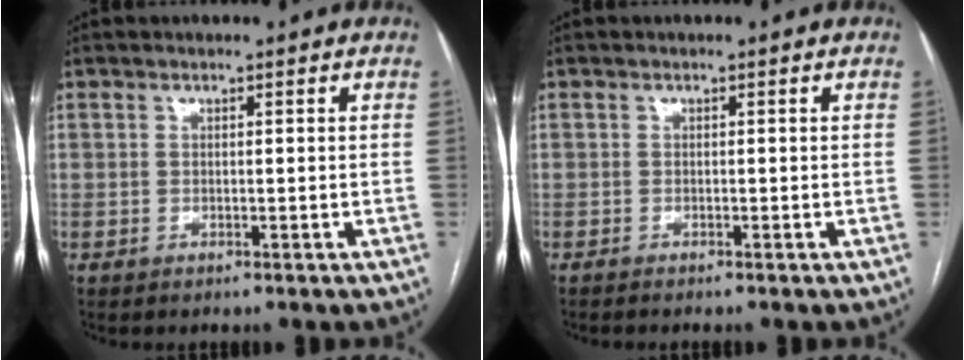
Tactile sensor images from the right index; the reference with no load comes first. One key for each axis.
{"total": 1.1, "fx": -1.0, "fy": -0.1, "fz": 0.5, "tx": -0.005, "ty": 0.000, "tz": -0.014}